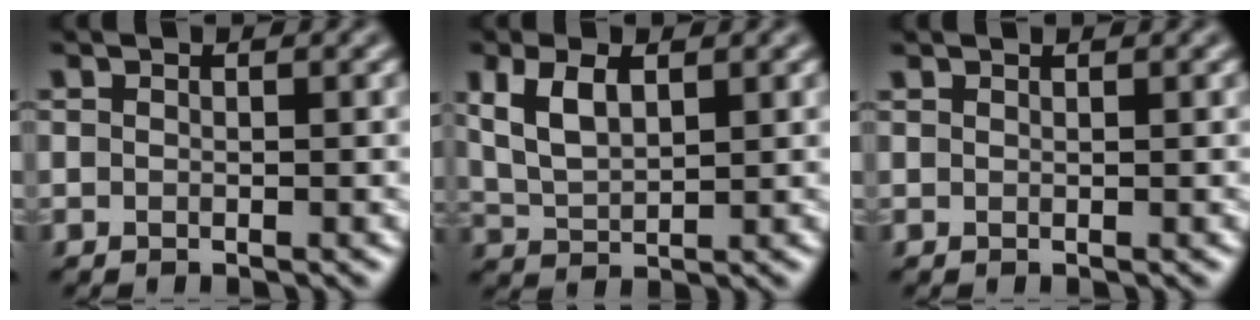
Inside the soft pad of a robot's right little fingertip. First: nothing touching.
{"total": 4.0, "force": [1.6, 2.0, 3.1], "torque": [-0.076, 0.004, 0.035]}
{"total": 0.6, "force": [0.6, 0.0, 0.1], "torque": [-0.004, -0.001, 0.008]}